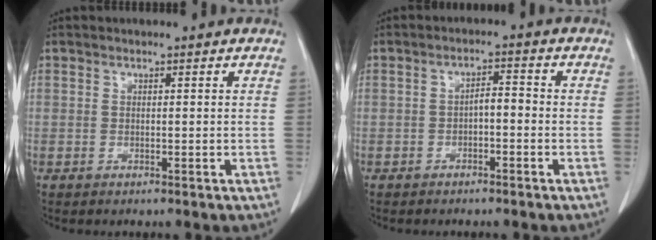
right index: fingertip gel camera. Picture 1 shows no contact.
{"total": 2.6, "force": [-0.9, 0.9, 2.3], "torque": [-0.037, 0.011, -0.013]}